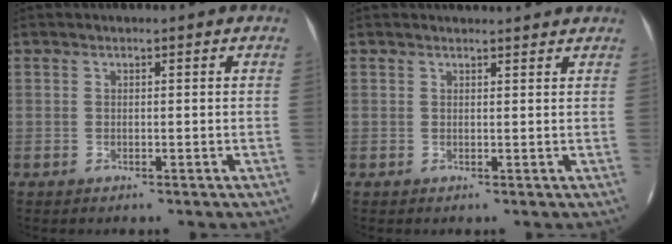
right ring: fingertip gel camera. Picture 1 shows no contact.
{"total": 4.8, "force": [4.6, 0.6, 1.3], "torque": [-0.021, 0.014, 0.053]}